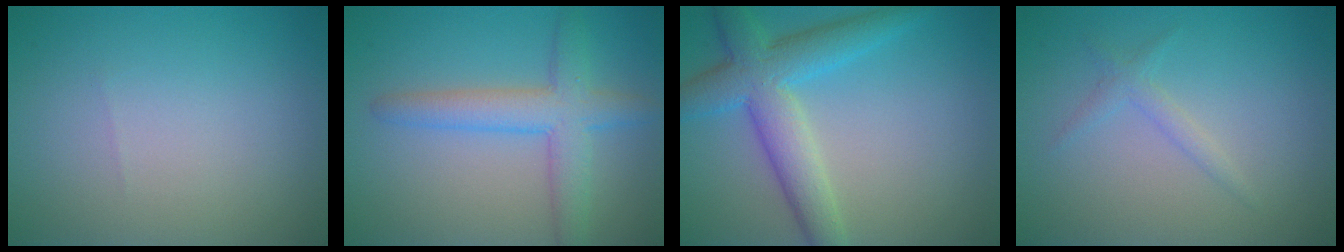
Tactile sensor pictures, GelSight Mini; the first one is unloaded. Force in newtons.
{"total": 4.5, "press": 4.5, "slide": 0.2}
{"total": 6.2, "press": 6.2, "slide": 0.3}
{"total": 1.3, "press": 1.3, "slide": 0.0}